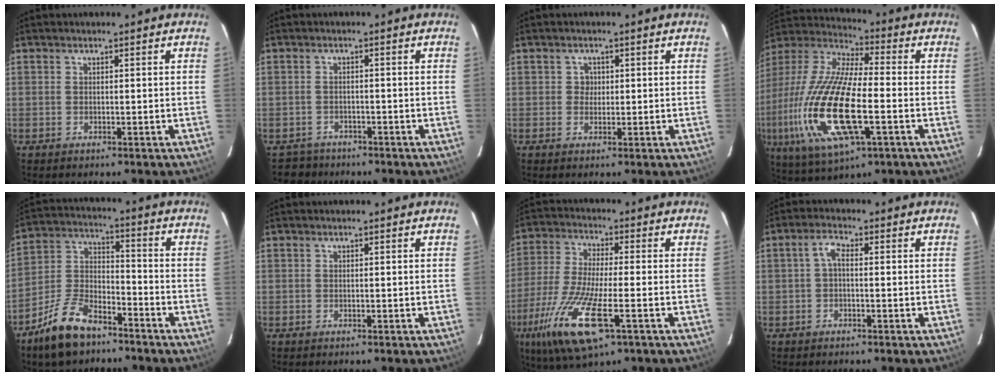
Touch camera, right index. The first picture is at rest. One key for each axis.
{"total": 3.6, "fx": -2.9, "fy": 2.1, "fz": -0.6, "tx": 0.003, "ty": 0.010, "tz": -0.047}
{"total": 1.7, "fx": 0.1, "fy": 1.7, "fz": 0.0, "tx": 0.004, "ty": 0.007, "tz": 0.001}
{"total": 24.5, "fx": -6.4, "fy": 8.0, "fz": 22.2, "tx": -0.459, "ty": -0.041, "tz": -0.122}
{"total": 12.8, "fx": -9.0, "fy": 5.9, "fz": 7.0, "tx": -0.156, "ty": 0.013, "tz": -0.165}
{"total": 0.0}
{"total": 17.4, "fx": -7.6, "fy": 4.8, "fz": 15.0, "tx": -0.315, "ty": -0.044, "tz": -0.146}
{"total": 2.4, "fx": -0.3, "fy": 1.0, "fz": 2.1, "tx": -0.045, "ty": 0.009, "tz": -0.005}